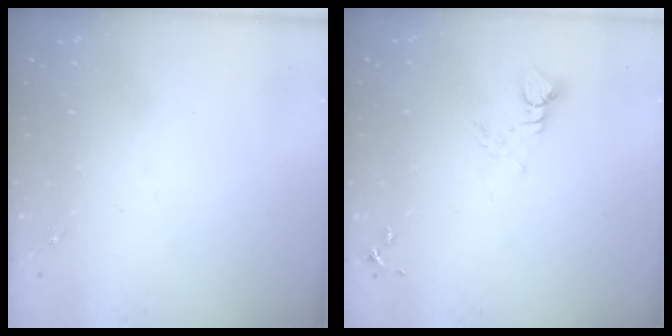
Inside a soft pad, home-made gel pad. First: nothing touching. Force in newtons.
{"total": 3.8, "press": 3.8, "slide": 0.3}